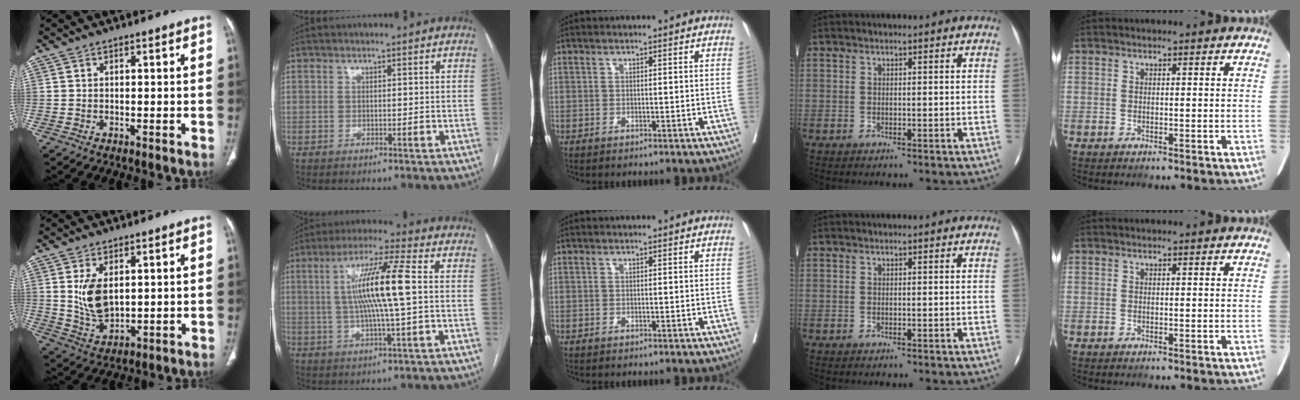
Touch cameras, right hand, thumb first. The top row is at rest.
{"thumb": {"total": 7.7, "force": [1.8, 4.4, 6.1], "torque": [-0.109, -0.017, 0.048]}, "index": {"total": 11.8, "force": [1.0, -0.1, 11.8], "torque": [-0.221, 0.008, 0.015]}}